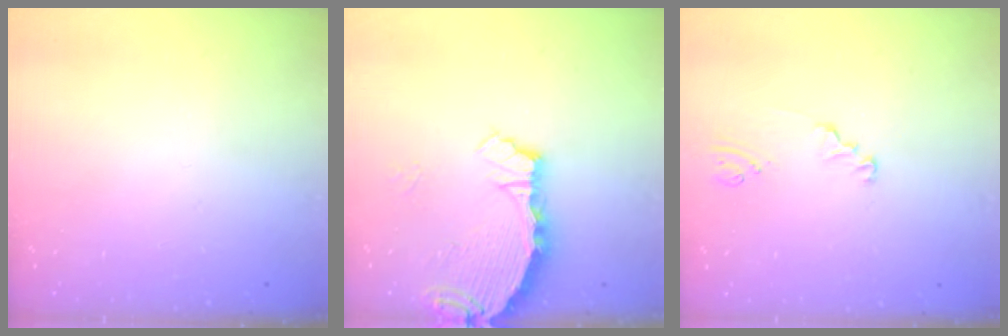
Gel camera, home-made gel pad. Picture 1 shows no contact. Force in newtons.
{"total": 3.9, "press": 3.9, "slide": 0.4}
{"total": 1.5, "press": 1.5, "slide": 0.2}